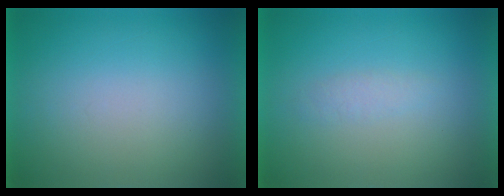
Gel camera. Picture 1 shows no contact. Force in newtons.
{"total": 1.3}